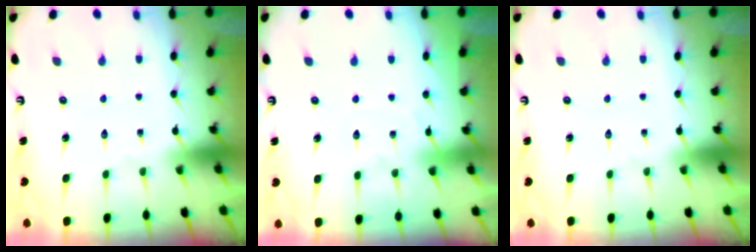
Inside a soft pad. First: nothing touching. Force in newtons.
{"total": 4.8, "press": 4.7, "slide": 0.6}
{"total": 0.0}